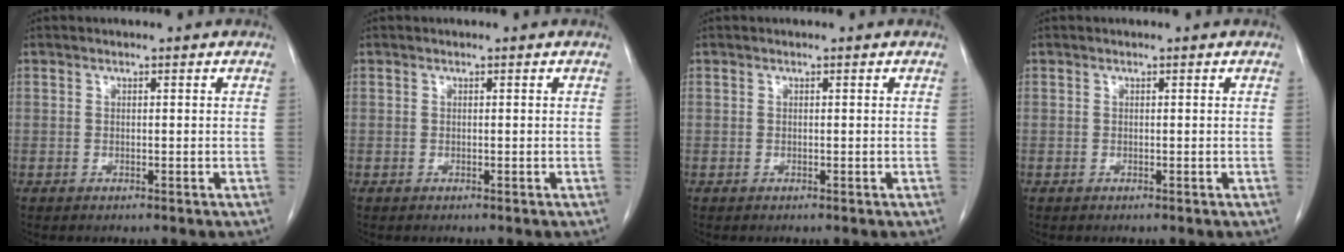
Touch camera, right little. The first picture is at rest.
{"total": 0.0}
{"total": 0.0}
{"total": 0.0}